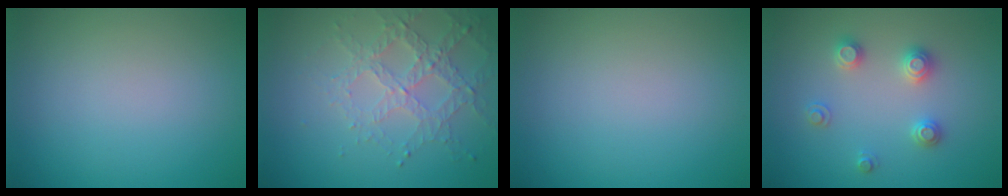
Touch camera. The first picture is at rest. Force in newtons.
{"total": 3.2, "press": 3.0, "slide": 1.2}
{"total": 0.0}
{"total": 2.5, "press": 2.5, "slide": 0.3}